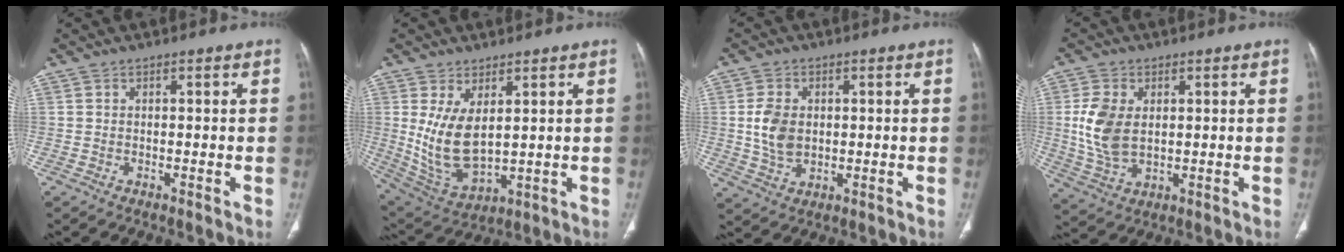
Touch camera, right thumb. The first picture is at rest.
{"total": 11.3, "force": [2.2, 6.1, 9.3], "torque": [-0.175, -0.021, 0.068]}
{"total": 7.0, "force": [0.5, 5.0, 4.9], "torque": [-0.087, -0.002, 0.018]}
{"total": 9.6, "force": [1.1, 6.1, 7.3], "torque": [-0.152, -0.006, 0.032]}